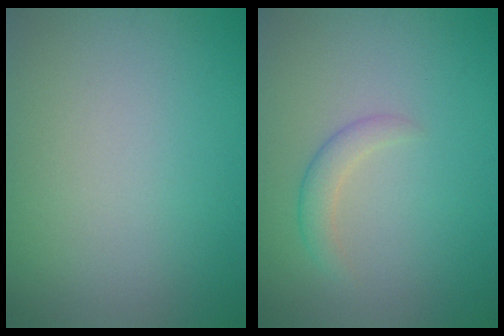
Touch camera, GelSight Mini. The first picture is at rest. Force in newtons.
{"total": 1.7, "press": 1.7, "slide": 0.1}